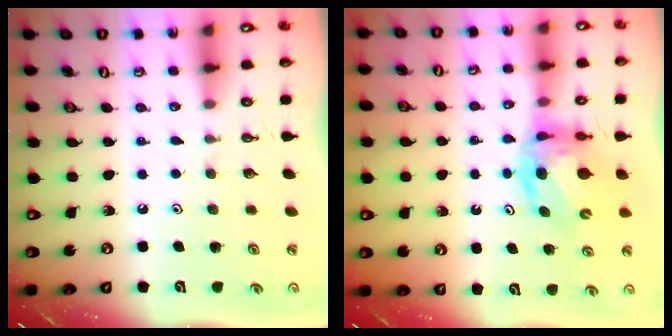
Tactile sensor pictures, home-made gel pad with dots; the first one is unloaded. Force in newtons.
{"total": 7.9, "press": 7.8, "slide": 1.1}